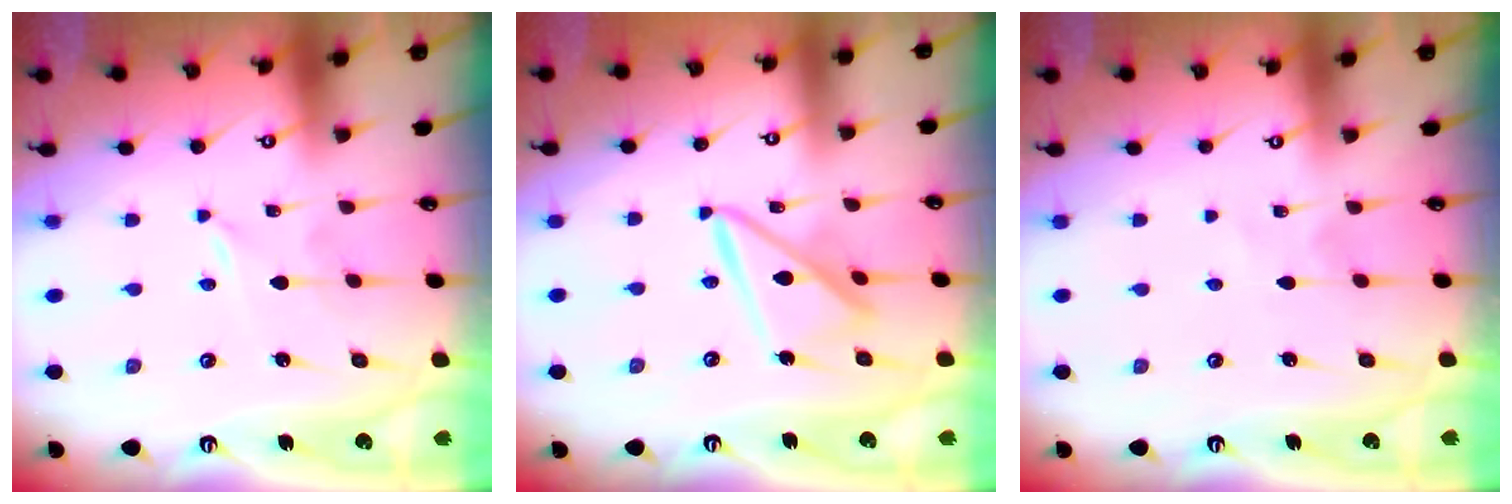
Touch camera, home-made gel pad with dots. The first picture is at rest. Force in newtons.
{"total": 13.0, "press": 12.9, "slide": 1.2}
{"total": 2.2, "press": 2.2, "slide": 0.3}